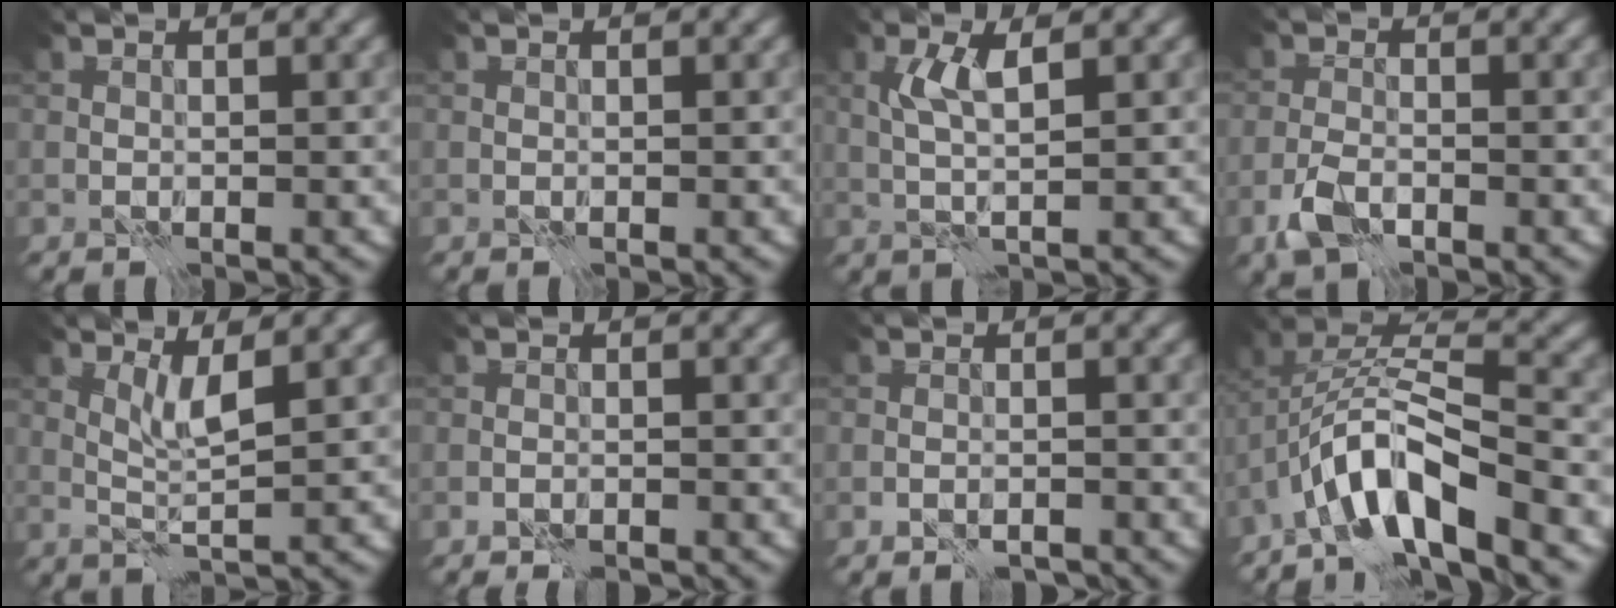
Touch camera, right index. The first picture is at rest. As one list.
[{"total": 0.0}, {"total": 2.7, "force": [1.4, -0.1, 2.4], "torque": [-0.050, 0.006, 0.025]}, {"total": 2.9, "force": [-1.9, 1.2, 1.8], "torque": [-0.039, 0.000, -0.045]}, {"total": 2.4, "force": [1.5, -0.5, 1.8], "torque": [-0.036, -0.003, 0.034]}, {"total": 0.7, "force": [-0.7, -0.3, 0.2], "torque": [0.001, 0.002, -0.013]}, {"total": 1.0, "force": [-0.8, 0.1, 0.7], "torque": [-0.009, -0.001, -0.012]}, {"total": 7.4, "force": [-4.3, 2.0, 5.7], "torque": [-0.091, 0.014, -0.090]}]